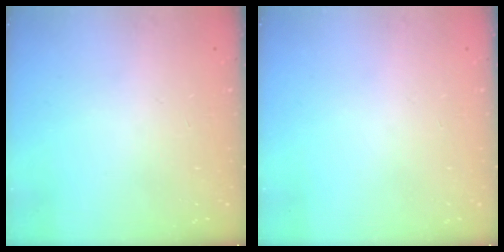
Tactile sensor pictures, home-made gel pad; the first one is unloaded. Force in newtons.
{"total": 0.0}